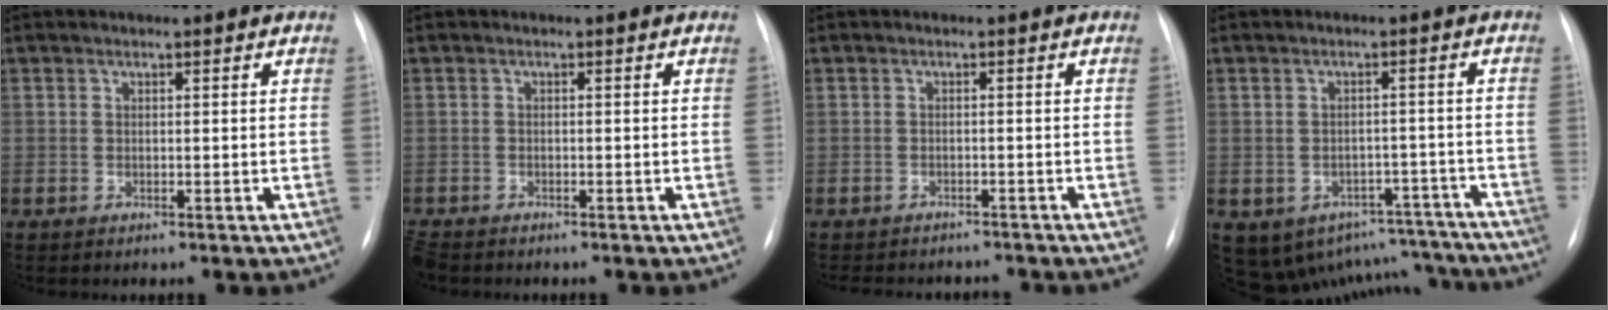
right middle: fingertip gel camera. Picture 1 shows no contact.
{"total": 2.4, "force": [-2.2, 0.7, 0.6], "torque": [-0.011, -0.007, -0.037]}
{"total": 8.1, "force": [-7.5, 2.5, 2.0], "torque": [-0.031, 0.002, -0.090]}
{"total": 13.6, "force": [-10.7, 7.7, 3.3], "torque": [-0.052, 0.040, -0.118]}